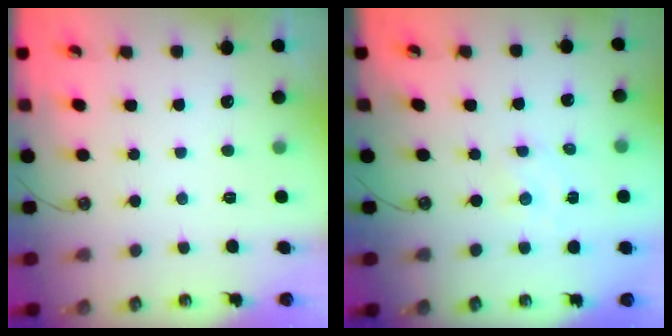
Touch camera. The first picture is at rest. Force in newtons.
{"total": 1.4, "press": 1.4, "slide": 0.2}